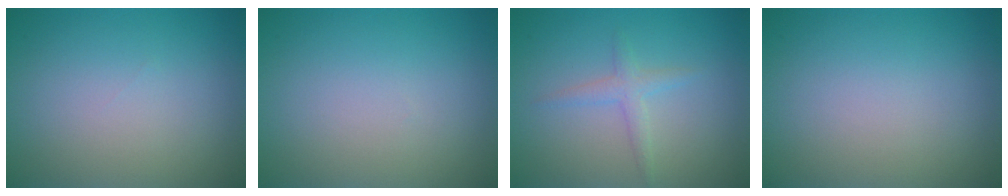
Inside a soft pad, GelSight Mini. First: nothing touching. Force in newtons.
{"total": 0.0}
{"total": 1.6, "press": 1.6, "slide": 0.1}
{"total": 0.0}